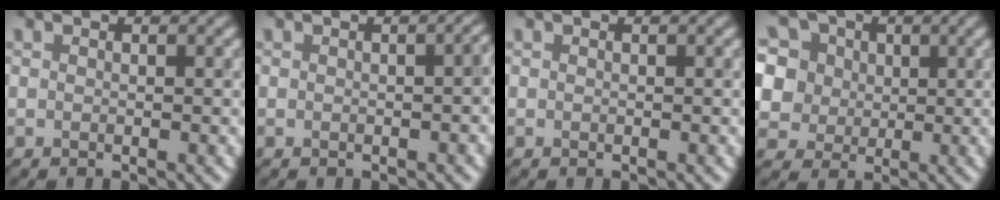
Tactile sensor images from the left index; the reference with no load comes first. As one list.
[{"total": 1.1, "force": [-0.3, 0.4, 1.0], "torque": [-0.014, 0.000, 0.000]}, {"total": 0.0}, {"total": 13.0, "force": [5.6, 9.9, 6.3], "torque": [-0.142, 0.042, 0.079]}]